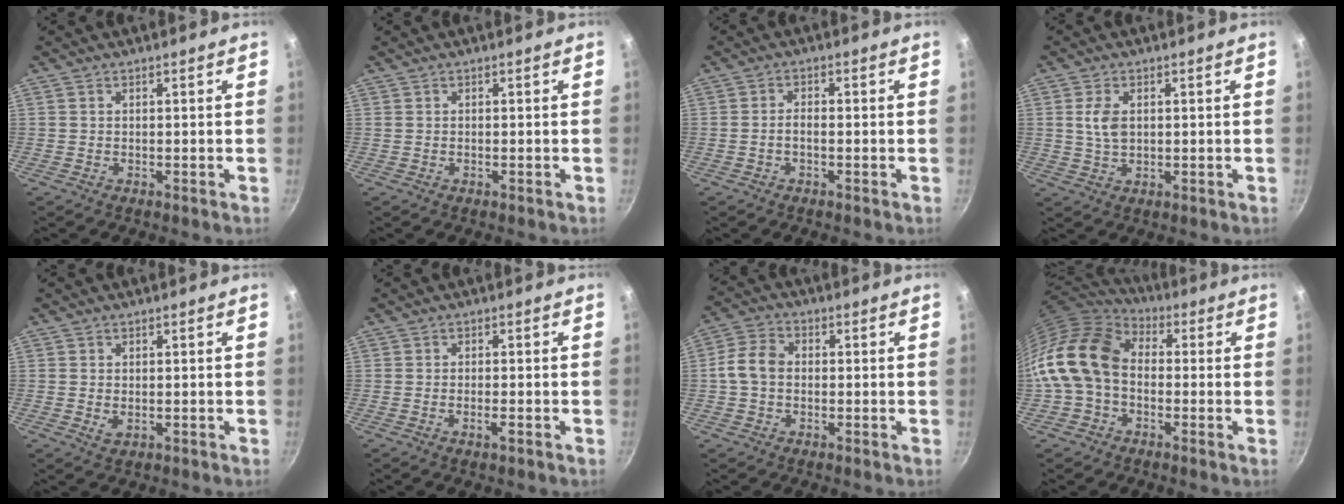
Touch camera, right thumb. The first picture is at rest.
{"total": 0.0}
{"total": 1.9, "force": [-0.7, 0.9, 1.6], "torque": [-0.029, 0.012, -0.015]}
{"total": 4.8, "force": [0.9, 3.0, 3.6], "torque": [-0.066, 0.000, 0.018]}
{"total": 1.7, "force": [-0.1, 1.2, 1.1], "torque": [-0.021, -0.005, 0.002]}
{"total": 1.8, "force": [-0.9, 0.3, 1.5], "torque": [-0.031, 0.003, -0.019]}
{"total": 6.2, "force": [-0.2, 4.7, 4.0], "torque": [-0.068, 0.018, -0.017]}
{"total": 16.5, "force": [-1.2, 12.0, 11.3], "torque": [-0.208, 0.040, -0.041]}